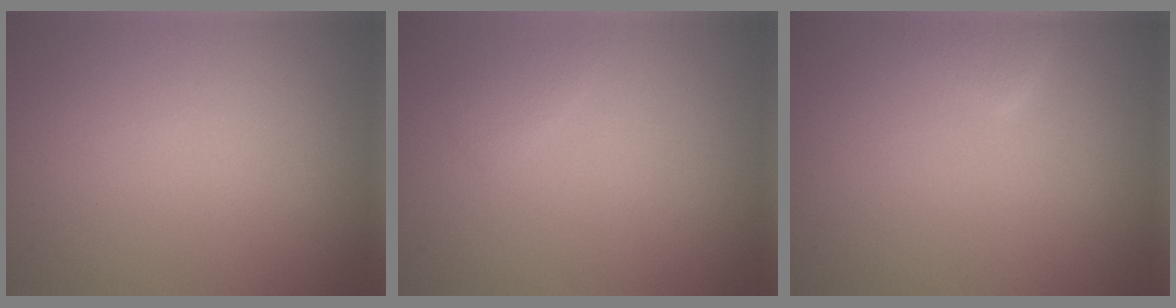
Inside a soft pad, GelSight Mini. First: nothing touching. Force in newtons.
{"total": 0.8, "press": 0.8, "slide": 0.0}
{"total": 1.5, "press": 1.5, "slide": 0.1}